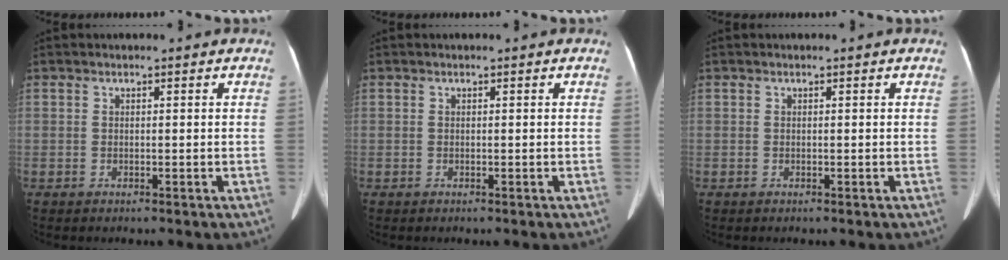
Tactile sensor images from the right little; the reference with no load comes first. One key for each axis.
{"total": 0.0}
{"total": 0.0}